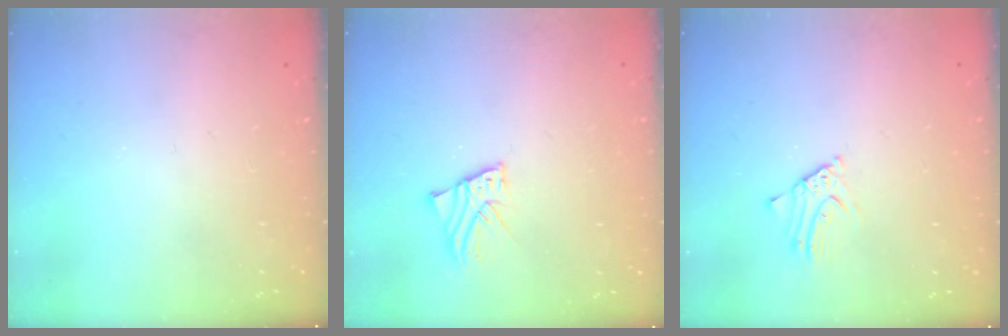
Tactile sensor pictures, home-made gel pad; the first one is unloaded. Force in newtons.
{"total": 2.3, "press": 2.3, "slide": 0.2}
{"total": 3.4, "press": 3.4, "slide": 0.3}